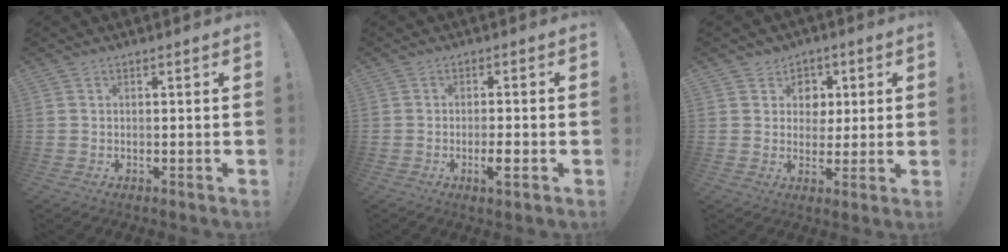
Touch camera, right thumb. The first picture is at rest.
{"total": 3.9, "force": [-1.7, 0.4, 3.5], "torque": [-0.060, 0.002, -0.027]}
{"total": 6.9, "force": [1.5, 6.6, 1.0], "torque": [-0.002, -0.016, 0.030]}